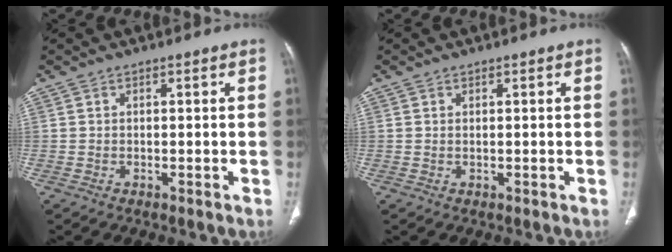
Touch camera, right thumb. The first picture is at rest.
{"total": 0.0}